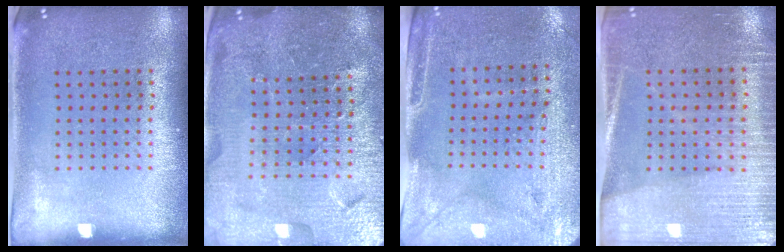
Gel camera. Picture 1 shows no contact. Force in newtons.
{"total": 5.3, "press": 4.9, "slide": 2.1}
{"total": 3.0, "press": 2.6, "slide": 1.5}
{"total": 3.3, "press": 2.9, "slide": 1.4}